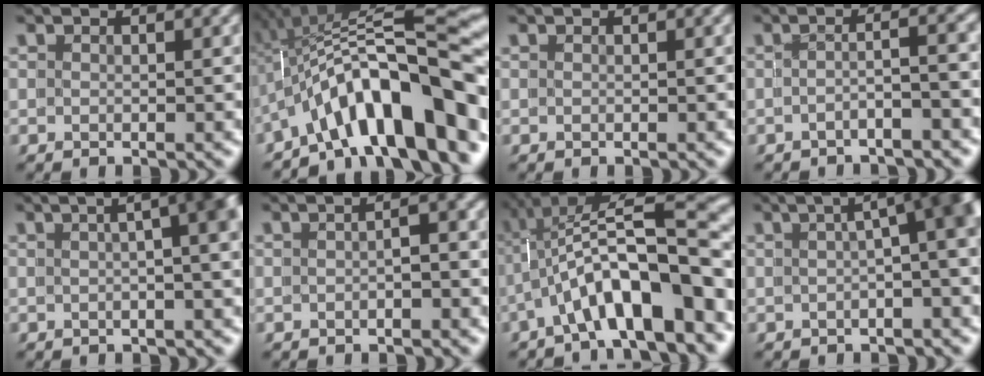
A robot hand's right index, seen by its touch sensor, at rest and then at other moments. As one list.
[{"total": 13.8, "force": [-1.8, 5.4, 12.6], "torque": [-0.203, 0.008, -0.023]}, {"total": 0.0}, {"total": 2.6, "force": [-1.9, -1.2, 1.3], "torque": [-0.015, -0.004, -0.028]}, {"total": 8.5, "force": [1.0, 3.4, 7.7], "torque": [-0.049, 0.052, -0.005]}, {"total": 1.5, "force": [-0.8, 0.7, 1.1], "torque": [-0.008, 0.004, -0.015]}, {"total": 9.4, "force": [-1.0, 2.9, 8.9], "torque": [-0.124, 0.011, -0.013]}, {"total": 5.8, "force": [0.1, 1.1, 5.7], "torque": [-0.050, 0.016, 0.000]}]